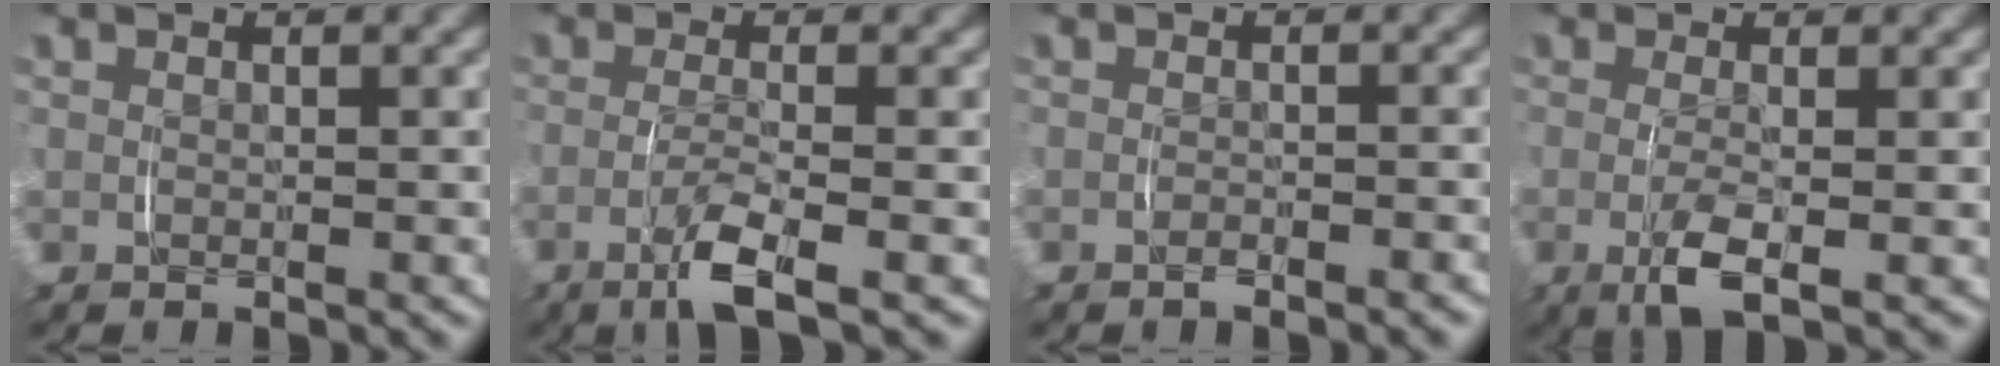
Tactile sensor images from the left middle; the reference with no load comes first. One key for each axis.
{"total": 3.7, "fx": -1.5, "fy": 0.4, "fz": 3.4, "tx": -0.065, "ty": -0.009, "tz": -0.025}
{"total": 1.0, "fx": -0.9, "fy": 0.1, "fz": 0.4, "tx": -0.007, "ty": 0.003, "tz": -0.017}
{"total": 3.5, "fx": -0.9, "fy": 0.8, "fz": 3.3, "tx": -0.068, "ty": -0.015, "tz": -0.010}